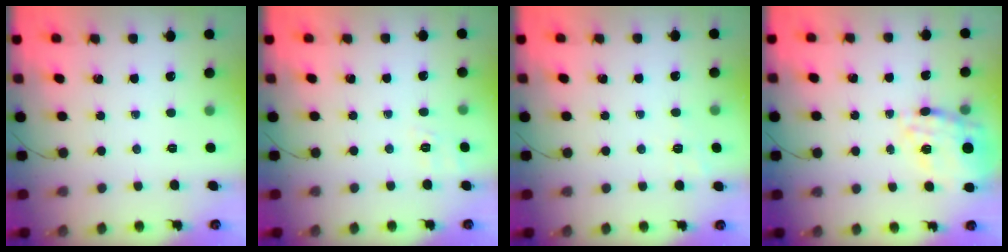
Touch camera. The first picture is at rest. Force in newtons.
{"total": 2.3, "press": 1.3, "slide": 1.9}
{"total": 1.9, "press": 0.0, "slide": 1.9}
{"total": 18.5, "press": 18.2, "slide": 3.7}